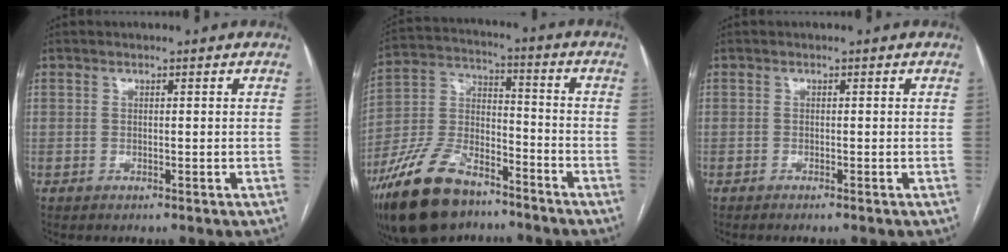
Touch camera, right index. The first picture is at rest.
{"total": 17.5, "force": [-12.5, 7.6, 9.7], "torque": [-0.212, 0.006, -0.227]}
{"total": 0.8, "force": [-0.7, -0.2, 0.4], "torque": [-0.007, 0.000, -0.011]}